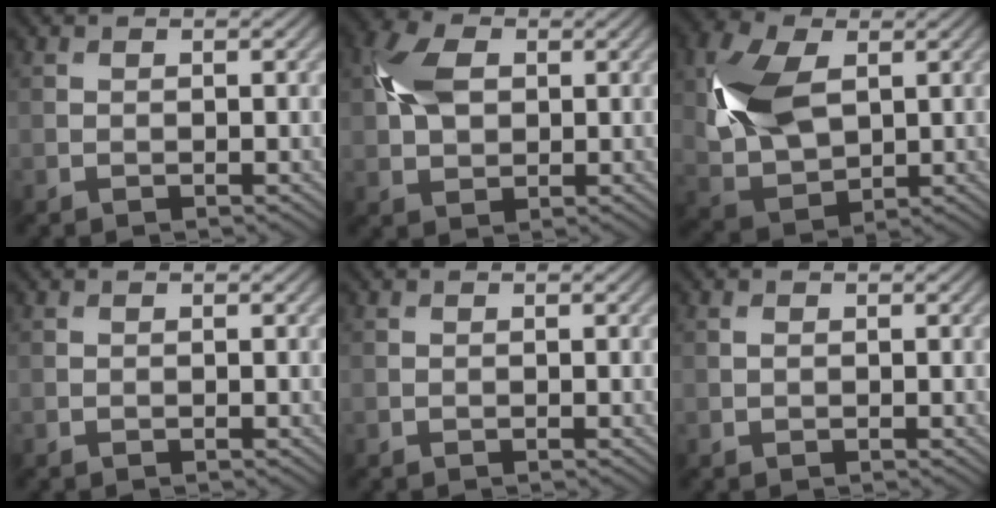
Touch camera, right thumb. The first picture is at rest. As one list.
[{"total": 6.4, "force": [1.4, 4.4, 4.4], "torque": [-0.111, 0.012, 0.021]}, {"total": 10.8, "force": [2.3, 6.9, 8.1], "torque": [-0.210, 0.006, 0.044]}, {"total": 0.0}, {"total": 0.0}, {"total": 0.6, "force": [0.2, 0.3, 0.4], "torque": [-0.011, 0.001, 0.002]}]